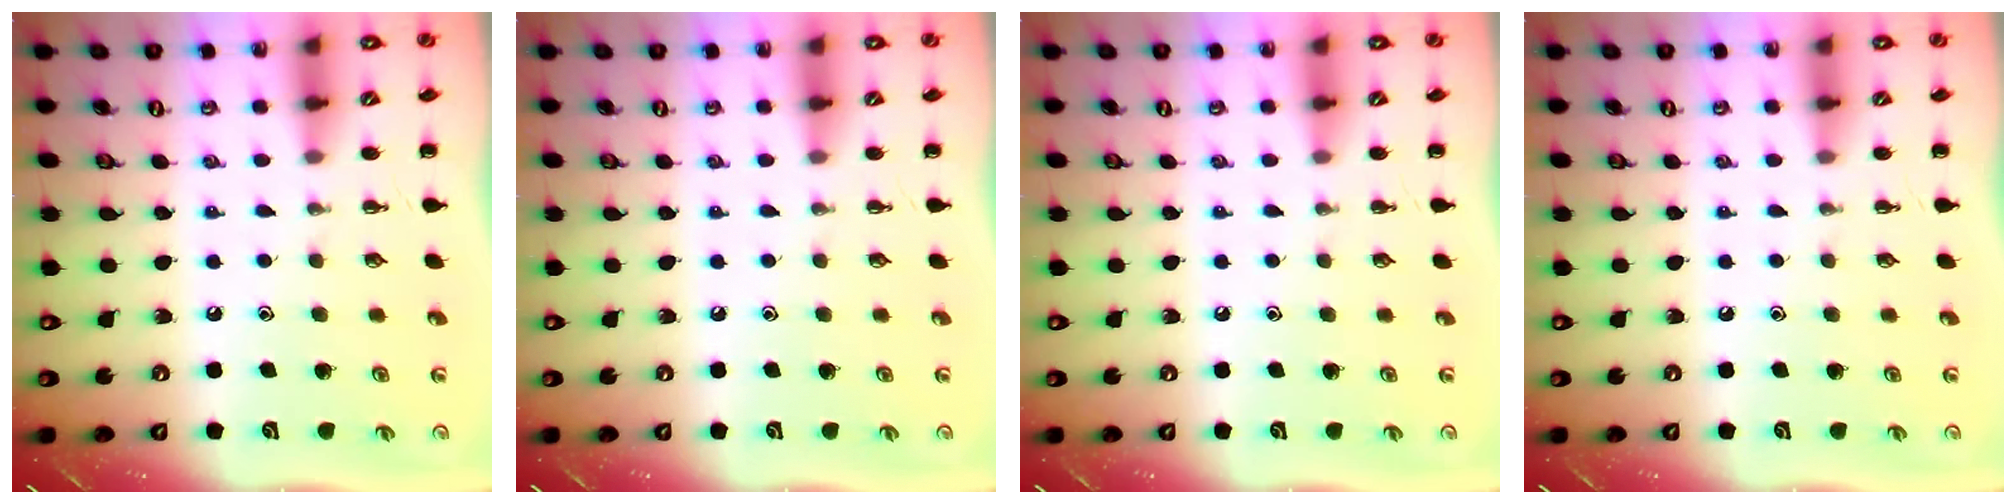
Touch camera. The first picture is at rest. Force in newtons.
{"total": 0.0}
{"total": 0.0}
{"total": 0.0}